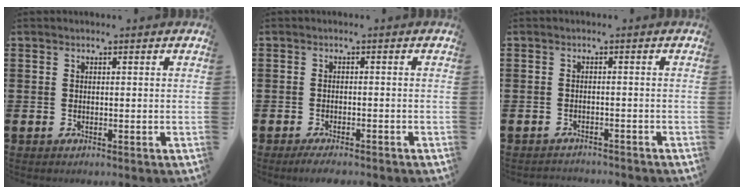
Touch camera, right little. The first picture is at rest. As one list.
[{"total": 1.6, "force": [-1.4, 0.1, 0.7], "torque": [-0.014, 0.002, -0.027]}, {"total": 0.8, "force": [-0.7, -0.1, -0.2], "torque": [0.001, 0.004, -0.016]}]